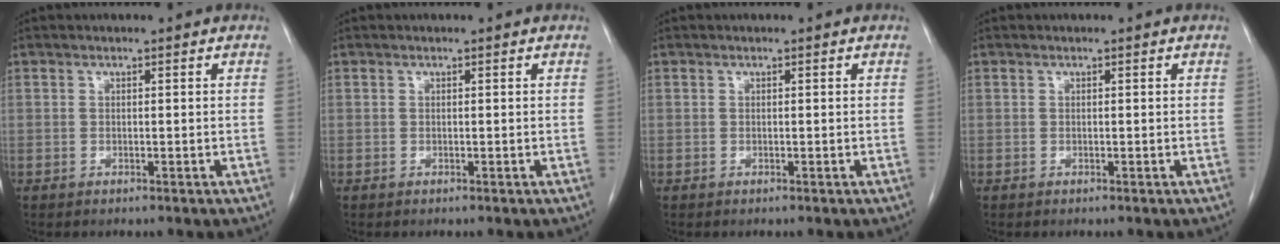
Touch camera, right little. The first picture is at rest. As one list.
[{"total": 0.0}, {"total": 0.0}, {"total": 0.0}]